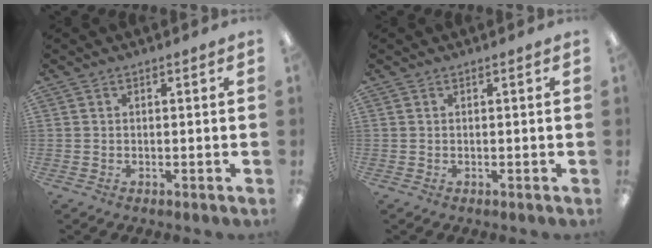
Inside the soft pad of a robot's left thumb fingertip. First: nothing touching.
{"total": 0.0}